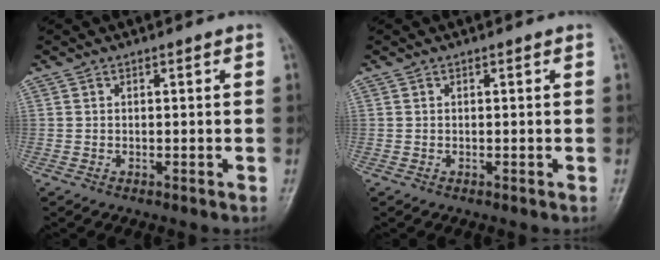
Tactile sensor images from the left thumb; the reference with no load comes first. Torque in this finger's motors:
{"motor_torque": [0.00, 0.00, 0.00, 0.00, 0.00]}